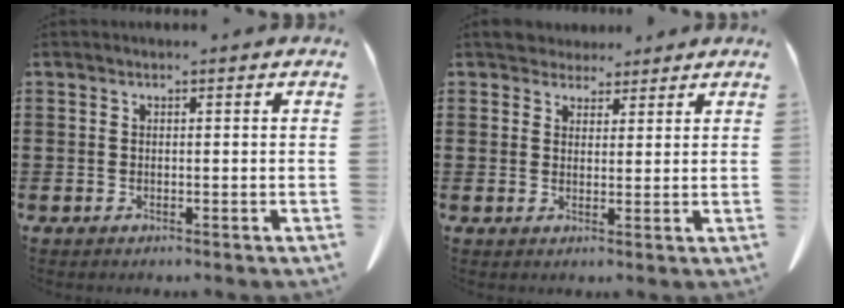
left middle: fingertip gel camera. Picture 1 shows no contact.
{"total": 3.7, "force": [3.3, 1.6, 0.3], "torque": [-0.008, -0.004, 0.063]}